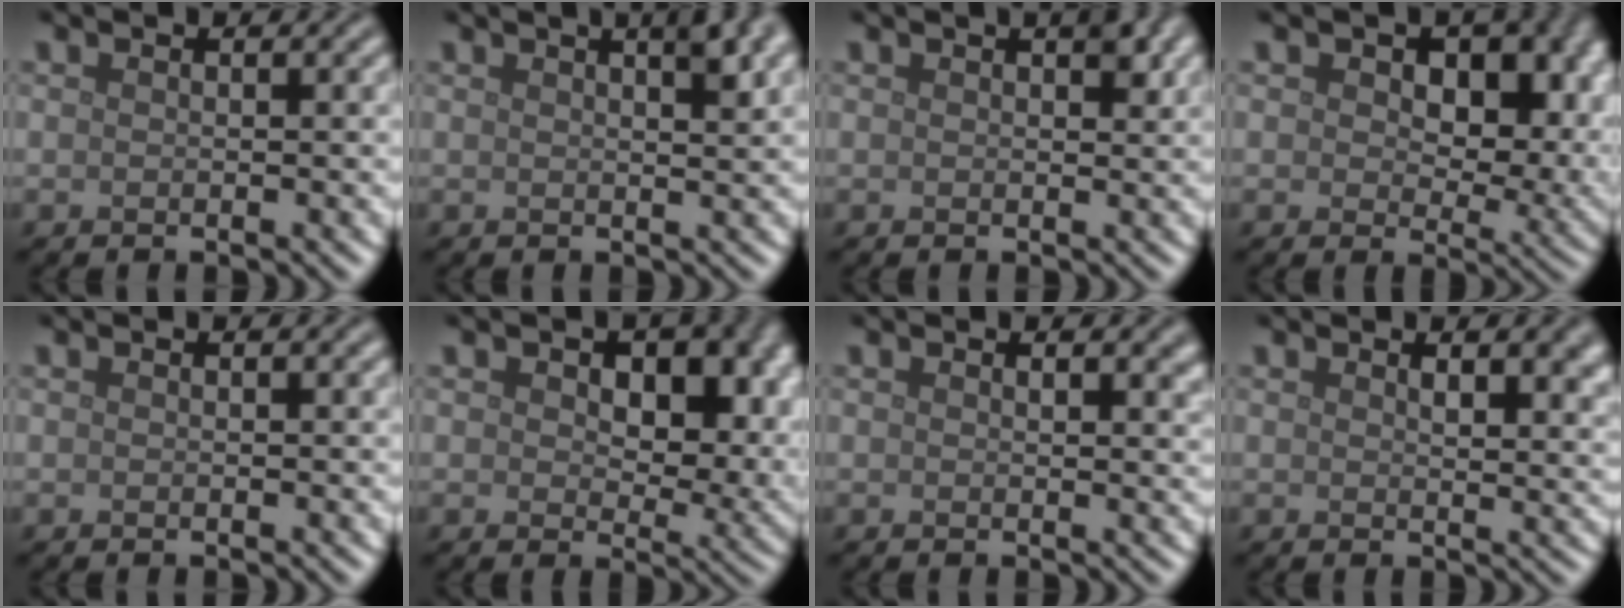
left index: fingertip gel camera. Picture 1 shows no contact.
{"total": 4.0, "force": [2.1, 1.2, 3.2], "torque": [-0.022, 0.016, 0.015]}
{"total": 1.7, "force": [0.9, 0.5, 1.4], "torque": [-0.015, 0.001, 0.015]}
{"total": 11.3, "force": [3.3, 7.0, 8.2], "torque": [-0.095, -0.013, 0.047]}
{"total": 0.0}
{"total": 10.0, "force": [2.8, 6.2, 7.4], "torque": [-0.090, -0.021, 0.041]}
{"total": 1.2, "force": [0.7, 0.5, 0.8], "torque": [-0.006, -0.002, 0.012]}
{"total": 3.4, "force": [1.7, 1.3, 2.6], "torque": [-0.030, -0.003, 0.028]}